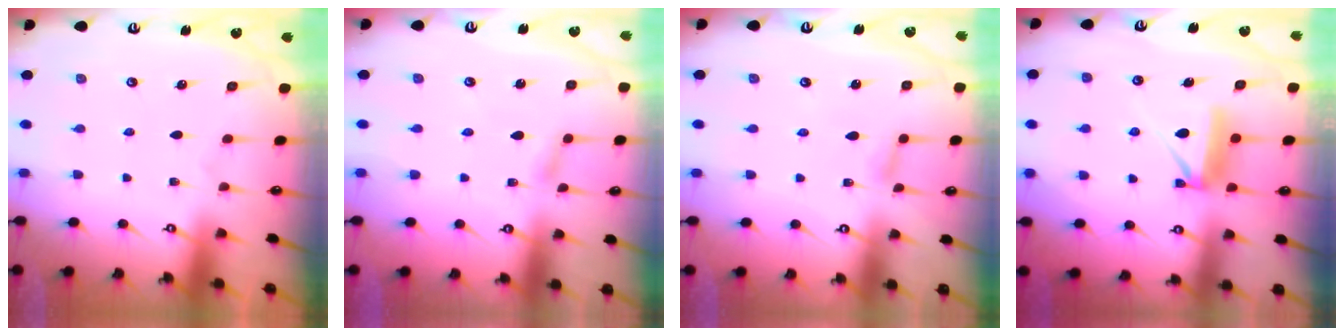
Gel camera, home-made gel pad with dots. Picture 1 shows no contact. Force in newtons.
{"total": 4.2, "press": 4.2, "slide": 0.5}
{"total": 4.4, "press": 4.4, "slide": 0.5}
{"total": 7.7, "press": 7.7, "slide": 0.3}